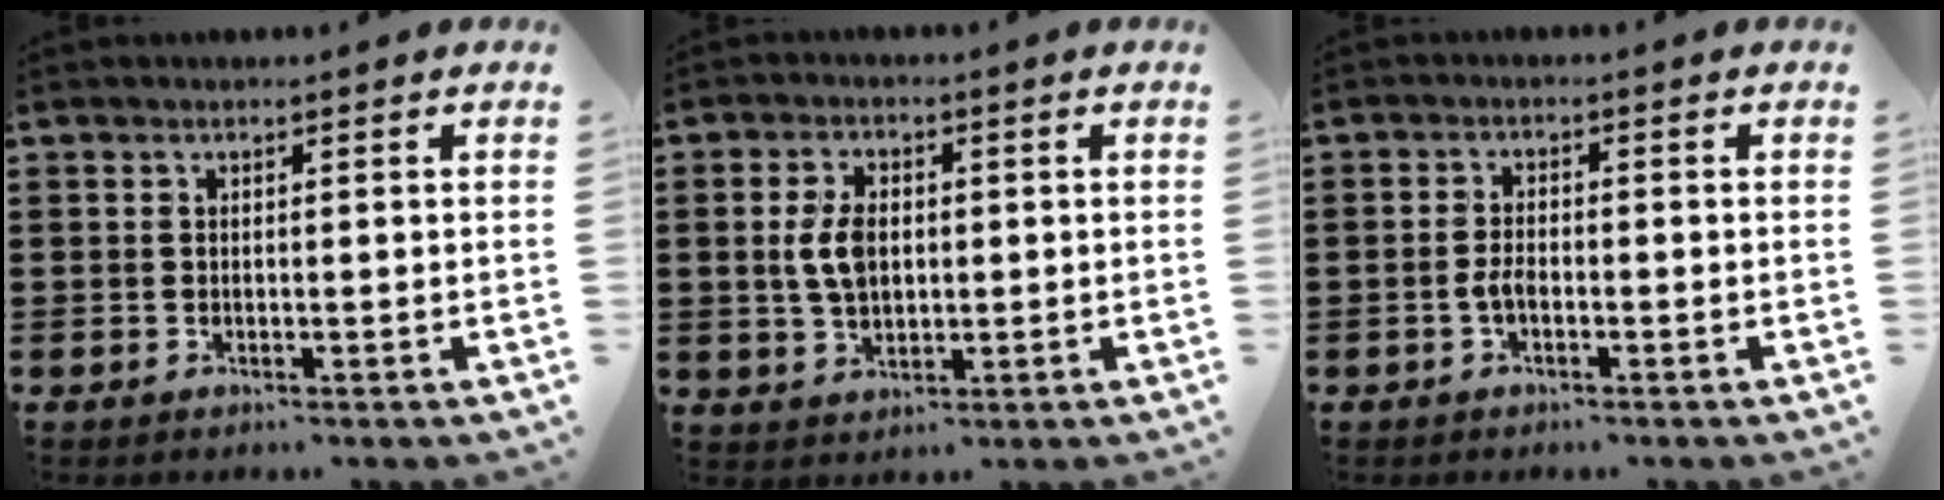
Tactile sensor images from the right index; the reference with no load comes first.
{"total": 5.6, "force": [0.4, 3.4, 4.4], "torque": [-0.106, 0.007, 0.002]}
{"total": 2.2, "force": [-0.9, 1.0, 1.8], "torque": [-0.051, -0.003, -0.021]}